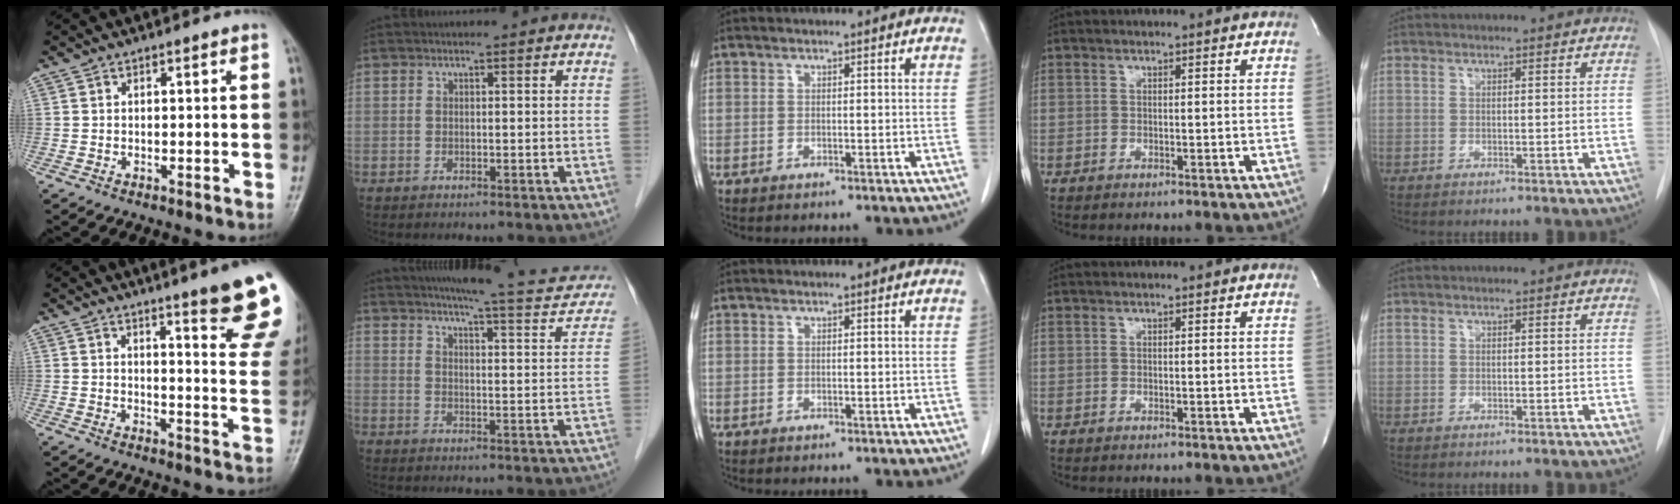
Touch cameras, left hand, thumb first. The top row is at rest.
{"thumb": {"total": 16.7, "force": [11.1, 2.0, 12.3], "torque": [-0.129, -0.061, 0.128]}, "index": {"total": 15.6, "force": [14.1, 2.1, 6.4], "torque": [-0.079, -0.014, 0.165]}}